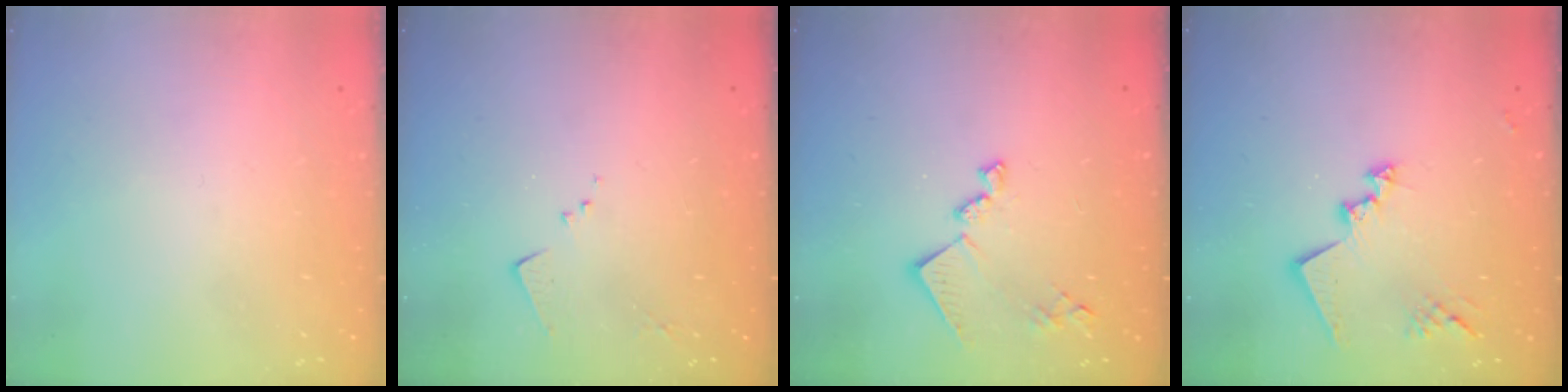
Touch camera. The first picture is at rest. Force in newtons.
{"total": 4.9, "press": 4.9, "slide": 0.5}
{"total": 12.8, "press": 12.8, "slide": 0.3}
{"total": 15.3, "press": 15.3, "slide": 0.9}